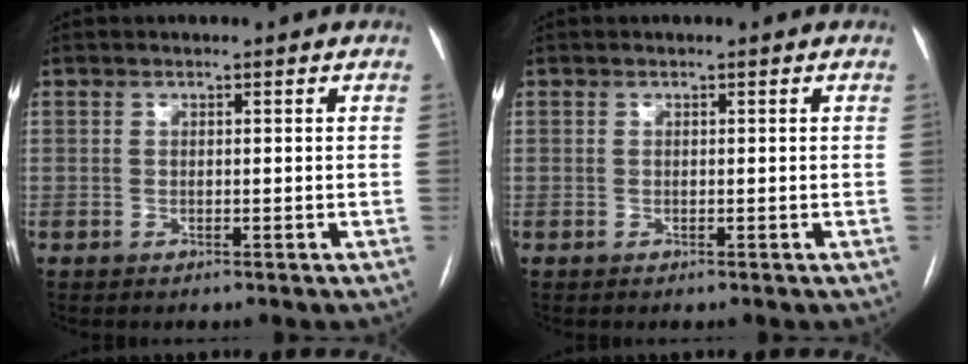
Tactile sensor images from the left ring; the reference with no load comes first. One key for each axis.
{"total": 0.0}